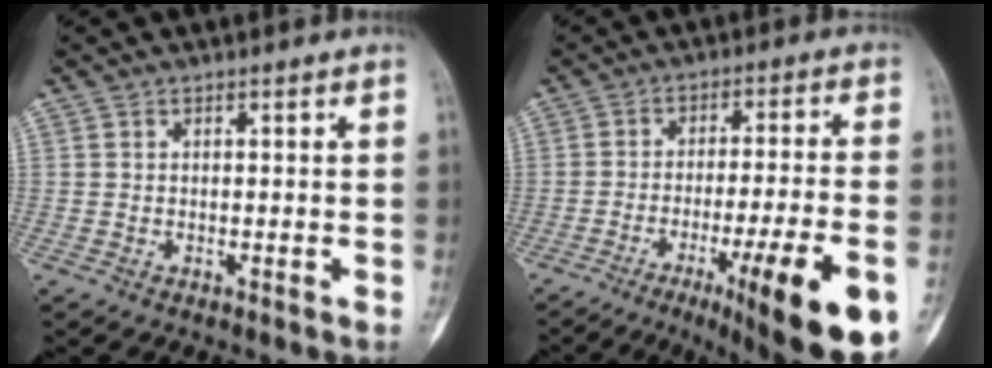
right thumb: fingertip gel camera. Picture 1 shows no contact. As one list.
[{"total": 19.1, "force": [-9.1, 2.5, 16.6], "torque": [-0.199, 0.018, -0.130]}]